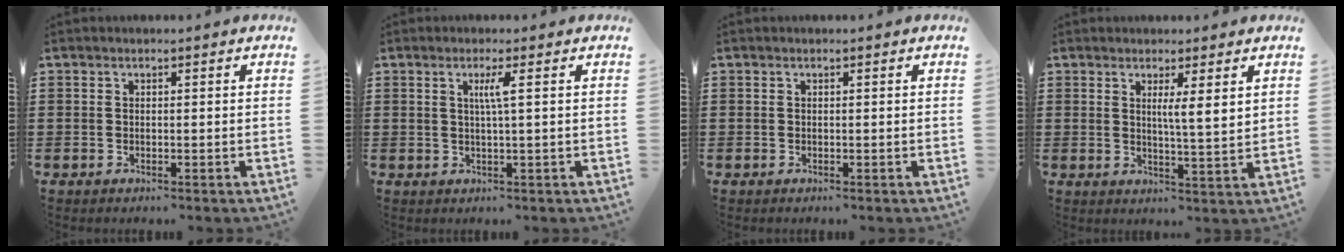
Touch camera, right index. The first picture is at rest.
{"total": 2.6, "force": [0.6, -0.3, 2.6], "torque": [-0.051, -0.003, 0.005]}
{"total": 0.0}
{"total": 3.6, "force": [1.6, -0.2, 3.2], "torque": [-0.060, -0.009, 0.023]}